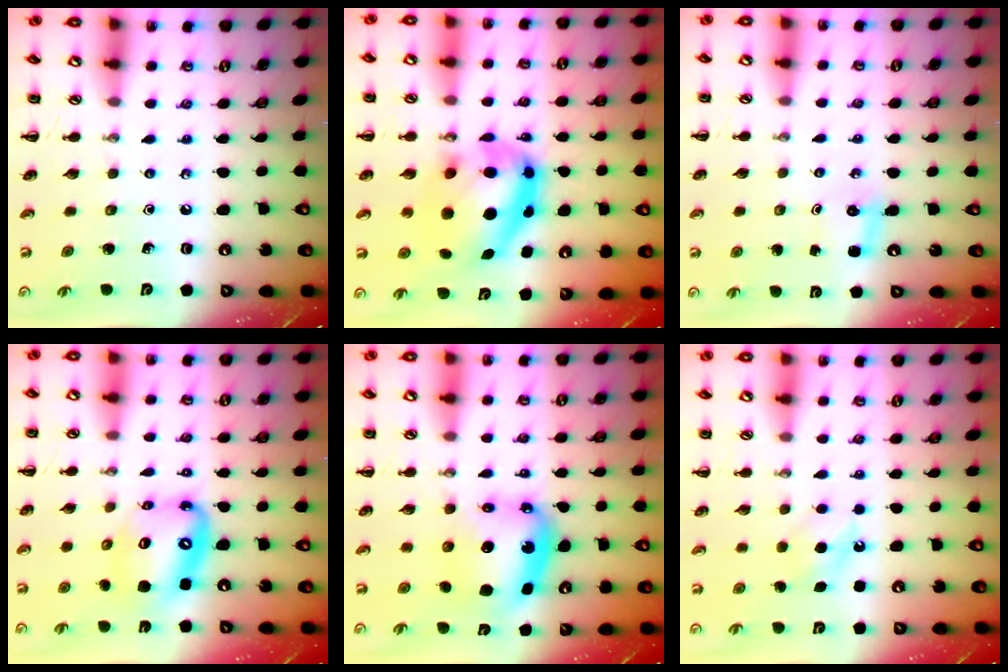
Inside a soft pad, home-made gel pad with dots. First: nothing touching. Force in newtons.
{"total": 12.8, "press": 12.4, "slide": 3.1}
{"total": 2.6, "press": 2.5, "slide": 0.7}
{"total": 12.7, "press": 12.2, "slide": 3.6}
{"total": 6.4, "press": 6.3, "slide": 1.3}
{"total": 7.2, "press": 7.0, "slide": 1.8}